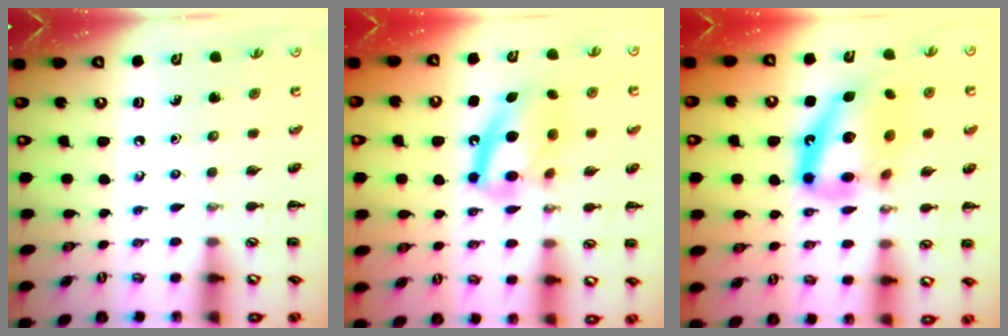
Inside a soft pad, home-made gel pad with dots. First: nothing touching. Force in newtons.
{"total": 14.9, "press": 14.6, "slide": 3.1}
{"total": 17.3, "press": 16.9, "slide": 4.0}